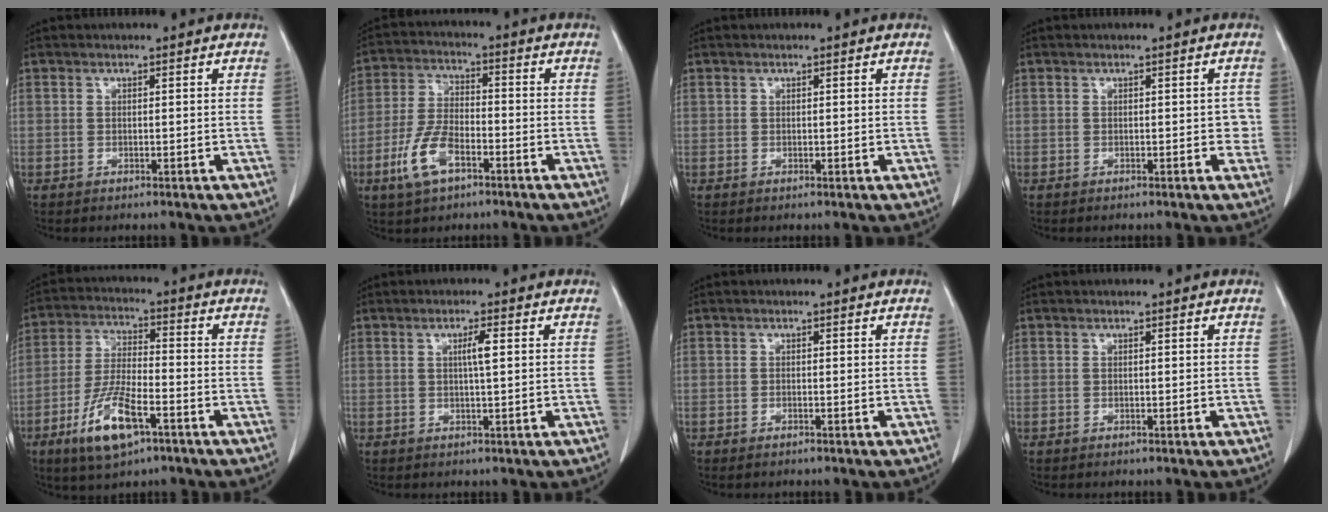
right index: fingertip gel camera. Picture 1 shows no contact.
{"total": 8.7, "force": [-4.2, 3.7, 6.6], "torque": [-0.151, 0.001, -0.079]}
{"total": 0.5, "force": [0.2, 0.4, 0.2], "torque": [0.002, 0.000, 0.002]}
{"total": 1.9, "force": [-0.1, 1.2, 1.4], "torque": [-0.009, 0.013, -0.002]}
{"total": 10.9, "force": [-5.5, 3.1, 8.9], "torque": [-0.183, -0.012, -0.095]}
{"total": 2.4, "force": [0.5, -0.1, 2.4], "torque": [-0.043, 0.001, 0.008]}
{"total": 0.5, "force": [-0.4, 0.2, 0.3], "torque": [-0.011, -0.001, -0.003]}
{"total": 0.0}